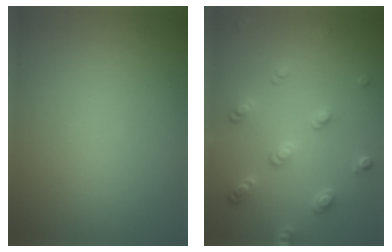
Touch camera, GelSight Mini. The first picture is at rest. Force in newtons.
{"total": 2.6, "press": 2.5, "slide": 0.7}